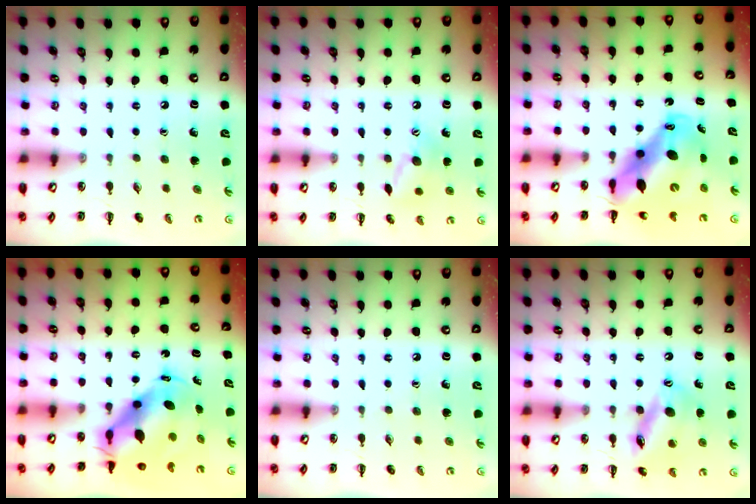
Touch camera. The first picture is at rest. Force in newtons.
{"total": 10.7, "press": 10.6, "slide": 1.8}
{"total": 16.2, "press": 15.7, "slide": 4.2}
{"total": 10.3, "press": 10.1, "slide": 2.1}
{"total": 0.0}
{"total": 14.2, "press": 14.0, "slide": 2.6}